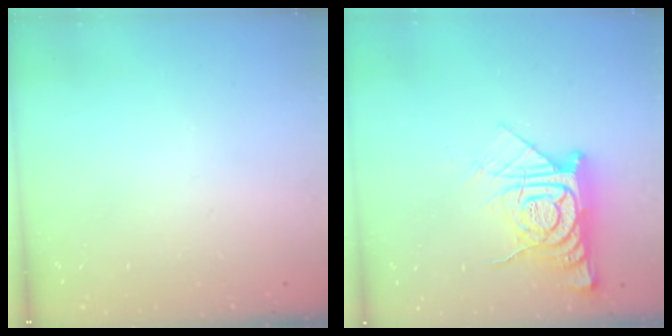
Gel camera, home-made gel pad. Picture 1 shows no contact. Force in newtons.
{"total": 14.6, "press": 14.5, "slide": 1.4}